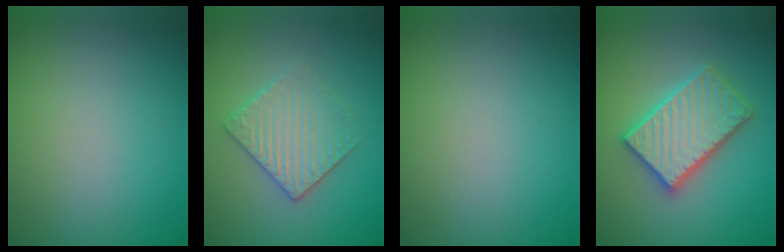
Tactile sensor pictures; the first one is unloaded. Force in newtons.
{"total": 3.1, "press": 3.1, "slide": 0.7}
{"total": 0.0}
{"total": 5.5, "press": 5.5, "slide": 0.9}